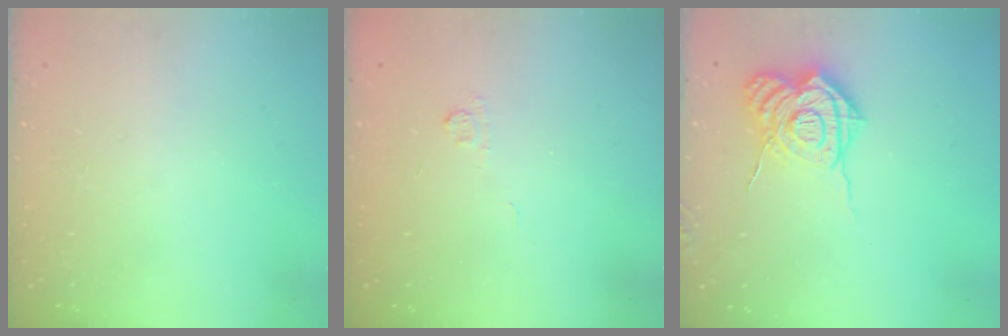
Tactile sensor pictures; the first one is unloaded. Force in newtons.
{"total": 3.4, "press": 3.2, "slide": 1.0}
{"total": 15.2, "press": 15.1, "slide": 1.6}